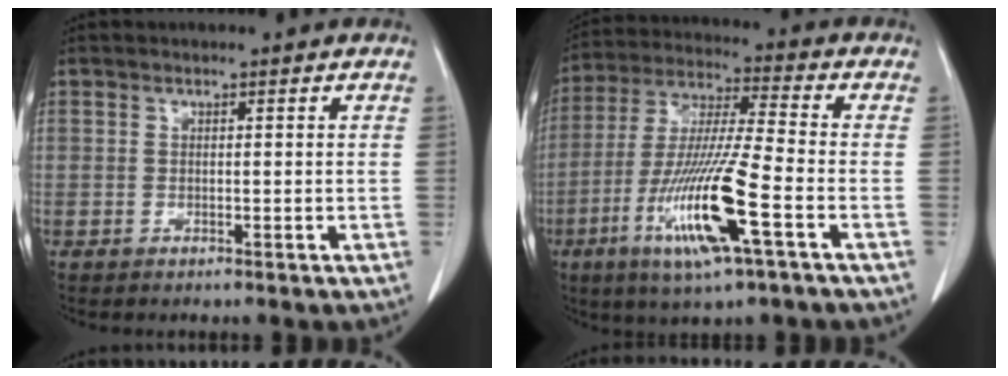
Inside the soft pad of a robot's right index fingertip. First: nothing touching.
{"total": 15.9, "force": [-6.1, 0.5, 14.6], "torque": [-0.298, -0.022, -0.115]}